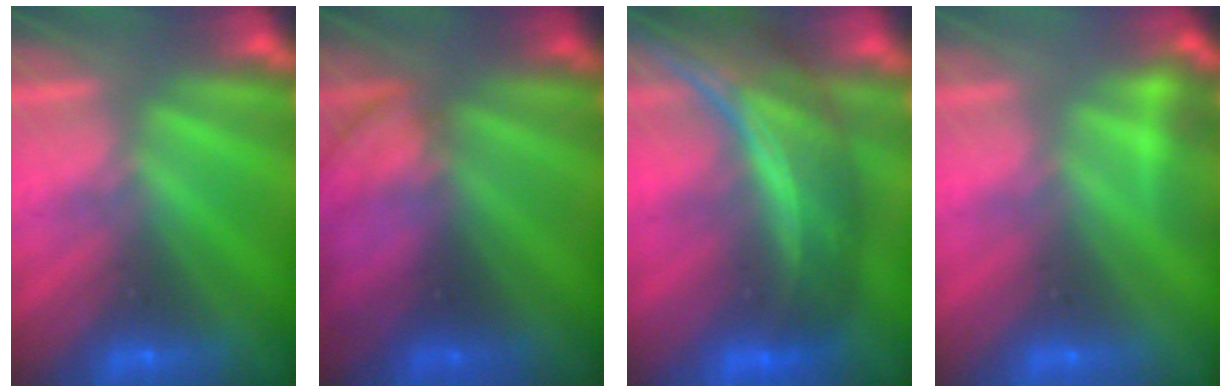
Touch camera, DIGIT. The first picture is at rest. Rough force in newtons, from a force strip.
{"total": 2.3}
{"total": 7.2}
{"total": 2.9}